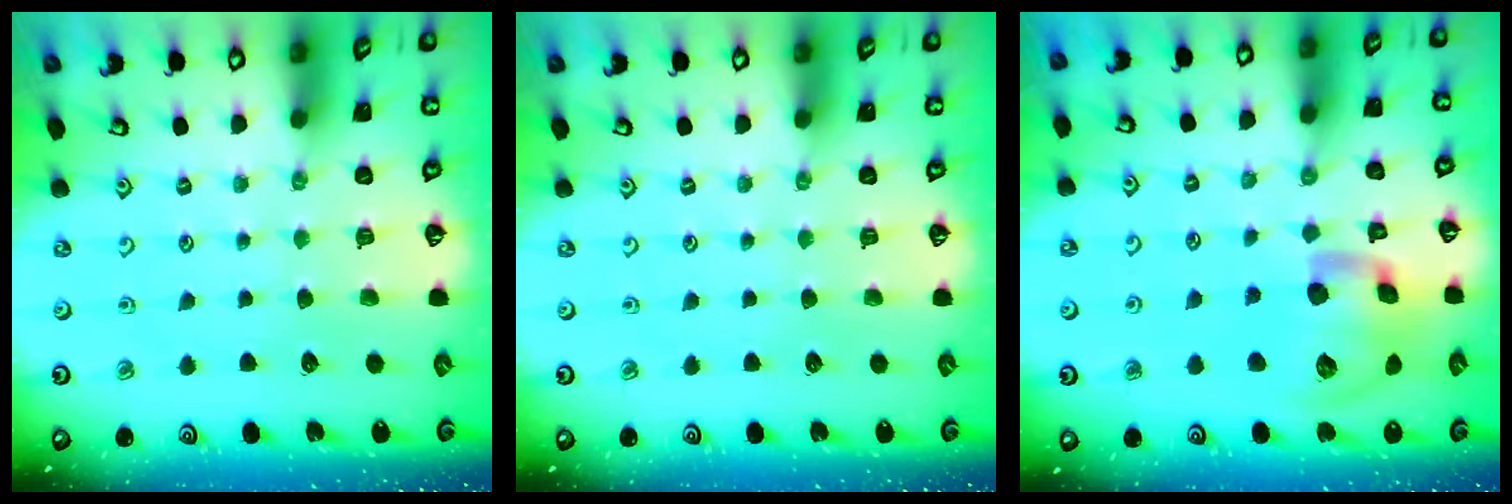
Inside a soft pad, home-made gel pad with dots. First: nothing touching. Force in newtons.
{"total": 0.0}
{"total": 18.2, "press": 18.0, "slide": 2.8}